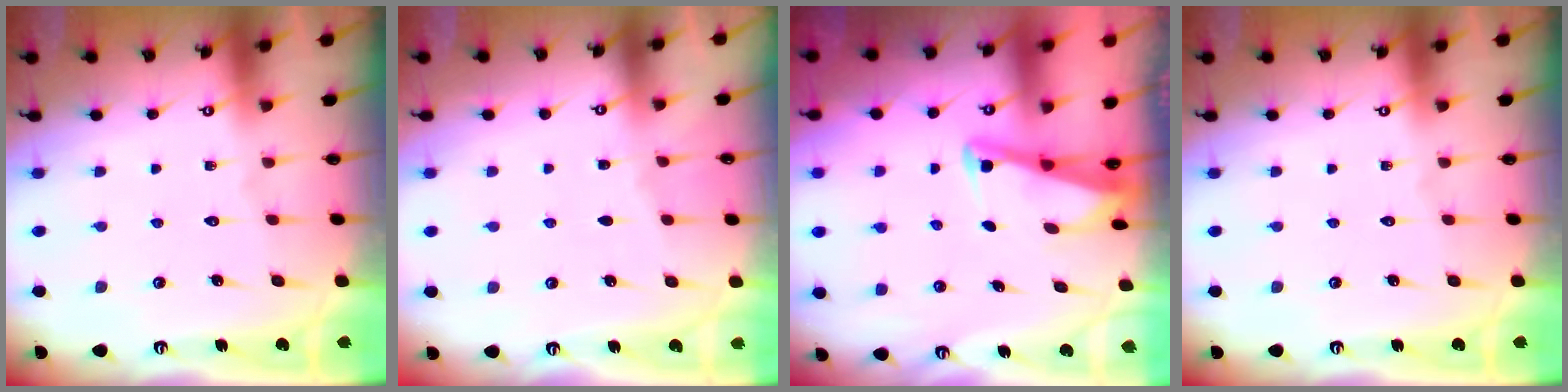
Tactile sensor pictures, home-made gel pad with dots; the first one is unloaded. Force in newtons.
{"total": 0.5, "press": 0.5, "slide": 0.1}
{"total": 2.8, "press": 2.8, "slide": 0.3}
{"total": 0.0}